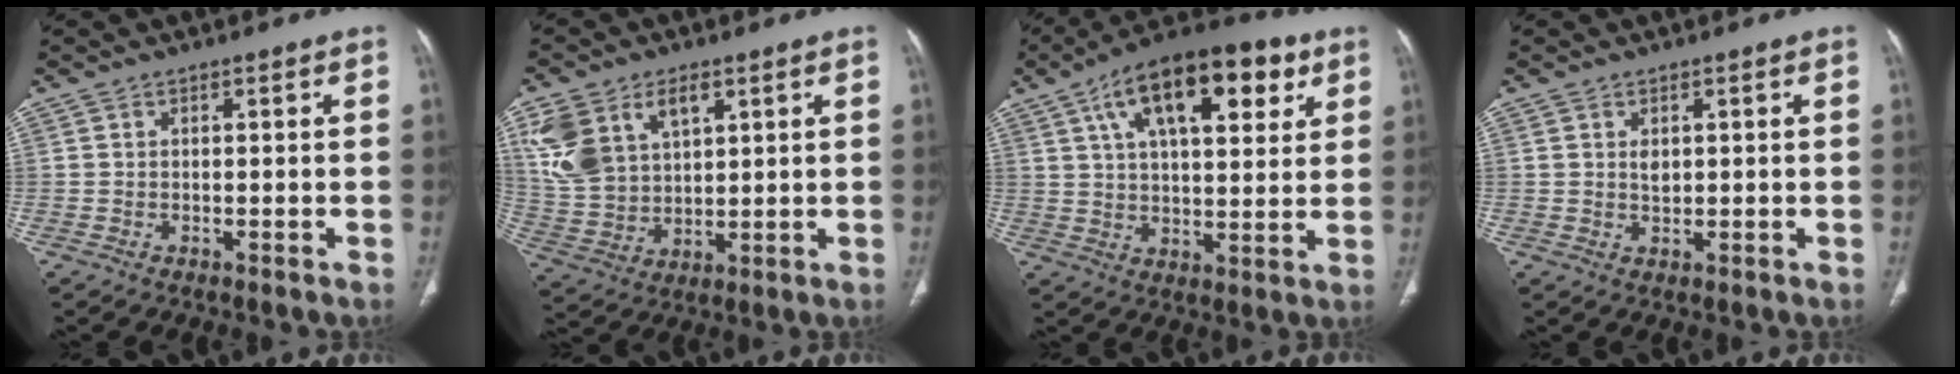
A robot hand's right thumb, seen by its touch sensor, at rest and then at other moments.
{"total": 14.1, "force": [6.1, 8.9, 9.1], "torque": [-0.177, -0.009, 0.135]}
{"total": 20.3, "force": [9.0, 8.9, 15.8], "torque": [-0.230, -0.005, 0.143]}
{"total": 1.7, "force": [0.6, 1.0, 1.3], "torque": [-0.020, -0.004, 0.015]}